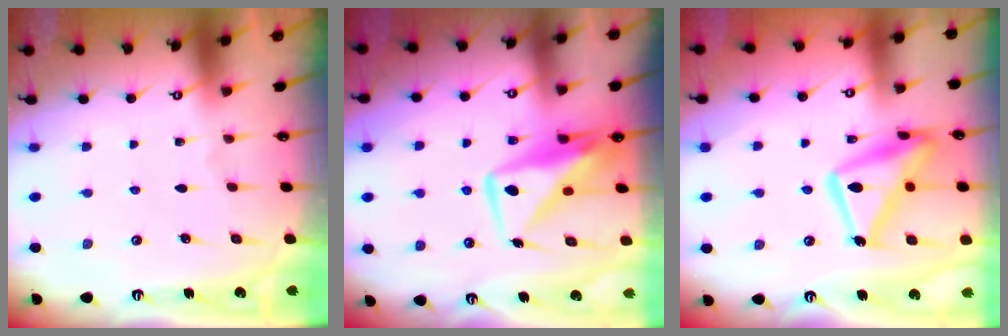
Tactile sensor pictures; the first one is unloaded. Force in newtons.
{"total": 10.7, "press": 10.7, "slide": 0.9}
{"total": 17.0, "press": 17.0, "slide": 1.4}